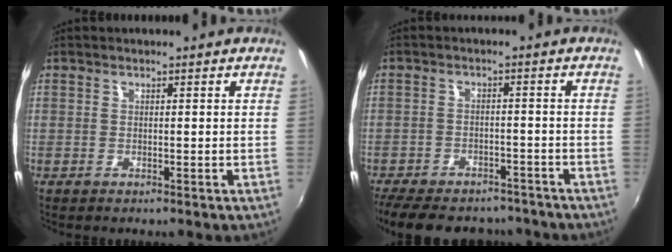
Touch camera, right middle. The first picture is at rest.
{"total": 18.0, "force": [-14.8, 7.4, 7.2], "torque": [-0.170, 0.000, -0.205]}